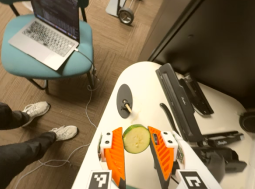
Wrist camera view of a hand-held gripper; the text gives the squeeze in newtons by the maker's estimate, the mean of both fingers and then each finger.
{"total": 9.0, "left": 9.0, "right": 9.1}